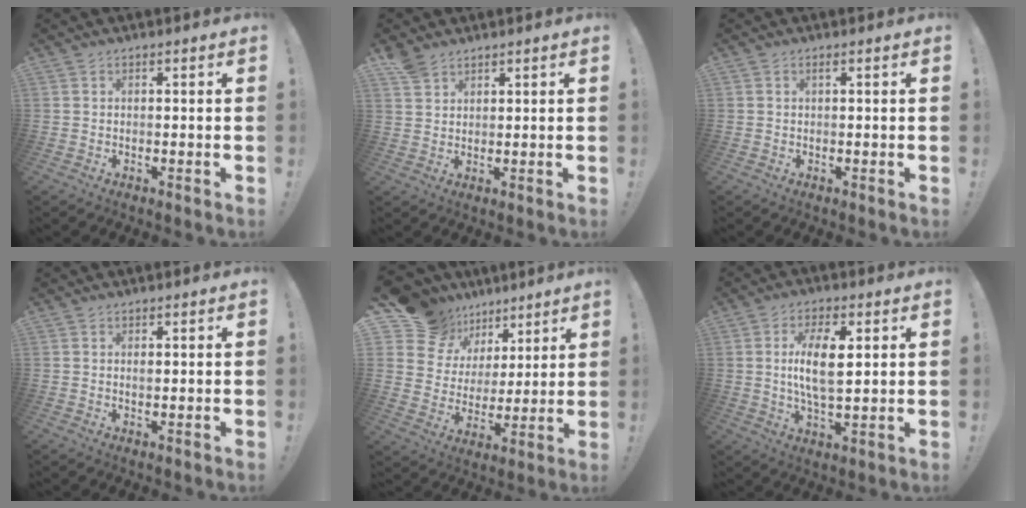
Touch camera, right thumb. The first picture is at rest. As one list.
[{"total": 4.0, "force": [3.1, 2.1, 1.4], "torque": [-0.028, -0.015, 0.060]}, {"total": 0.7, "force": [0.2, -0.2, 0.7], "torque": [-0.011, -0.001, 0.002]}, {"total": 0.6, "force": [0.1, 0.5, -0.1], "torque": [0.001, 0.000, 0.003]}, {"total": 13.8, "force": [9.1, 9.9, 3.1], "torque": [-0.064, -0.060, 0.185]}, {"total": 11.5, "force": [2.0, 4.7, 10.3], "torque": [-0.191, -0.002, 0.030]}]